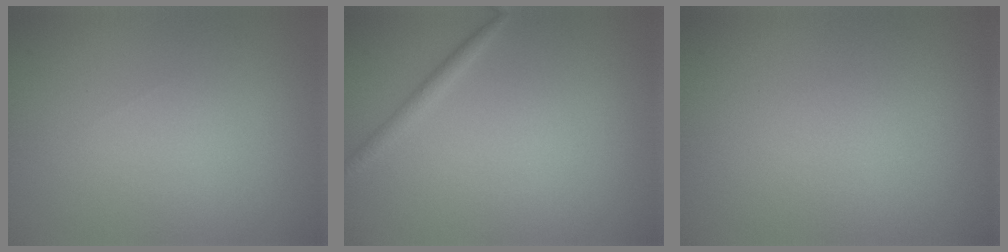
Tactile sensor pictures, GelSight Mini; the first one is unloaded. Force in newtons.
{"total": 1.1, "press": 1.1, "slide": 0.1}
{"total": 0.0}